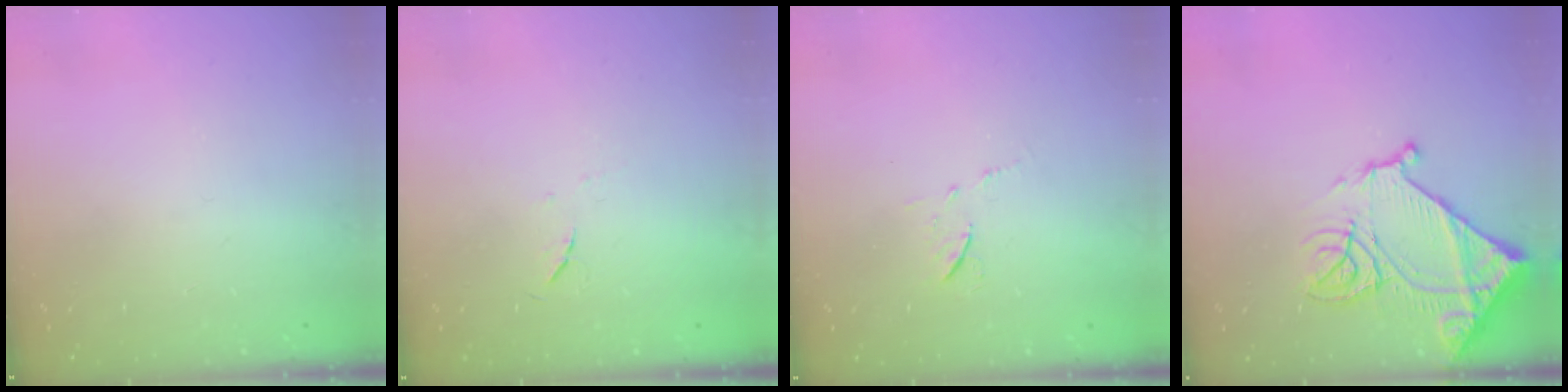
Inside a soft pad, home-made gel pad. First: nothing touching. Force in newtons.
{"total": 3.6, "press": 3.6, "slide": 0.6}
{"total": 5.6, "press": 5.6, "slide": 0.6}
{"total": 17.7, "press": 17.6, "slide": 1.9}